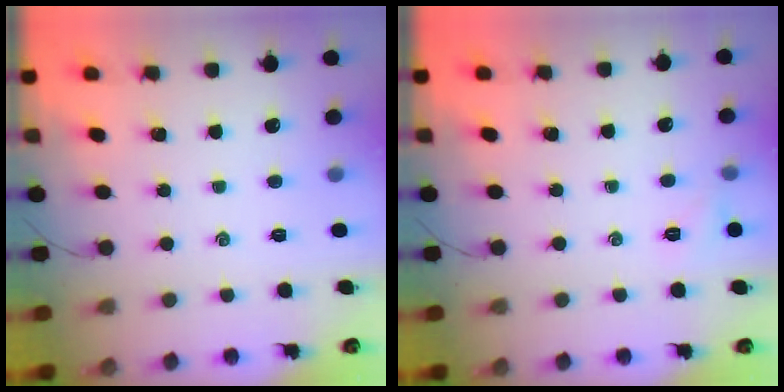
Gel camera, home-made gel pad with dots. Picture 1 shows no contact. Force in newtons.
{"total": 5.0, "press": 4.8, "slide": 1.4}